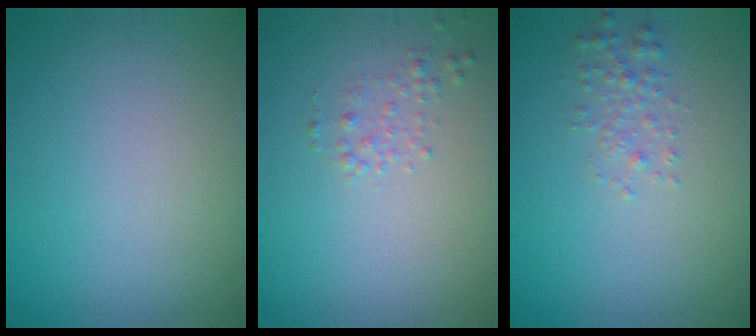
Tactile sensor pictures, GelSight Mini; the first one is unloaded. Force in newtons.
{"total": 1.0, "press": 1.0, "slide": 0.0}
{"total": 1.4, "press": 1.4, "slide": 0.0}